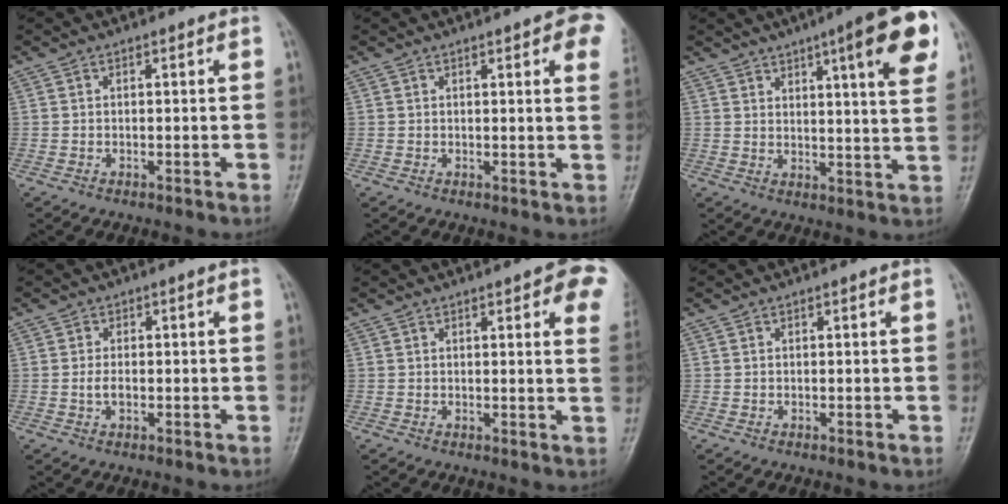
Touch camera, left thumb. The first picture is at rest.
{"total": 8.0, "force": [3.7, 1.9, 6.8], "torque": [-0.059, -0.003, 0.035]}
{"total": 15.1, "force": [7.6, 3.8, 12.5], "torque": [-0.141, -0.023, 0.098]}
{"total": 2.2, "force": [-0.3, 1.4, 1.6], "torque": [-0.027, 0.009, -0.006]}
{"total": 9.2, "force": [4.1, 2.4, 7.9], "torque": [-0.068, -0.006, 0.040]}
{"total": 0.0}